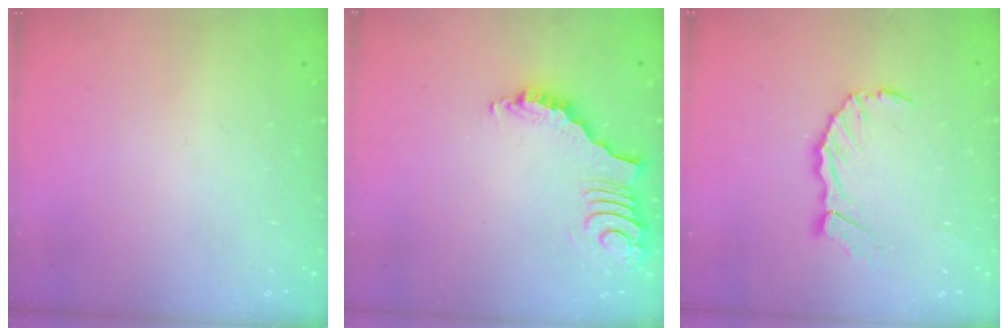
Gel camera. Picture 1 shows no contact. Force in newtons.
{"total": 3.8, "press": 3.8, "slide": 0.7}
{"total": 8.4, "press": 8.3, "slide": 1.0}